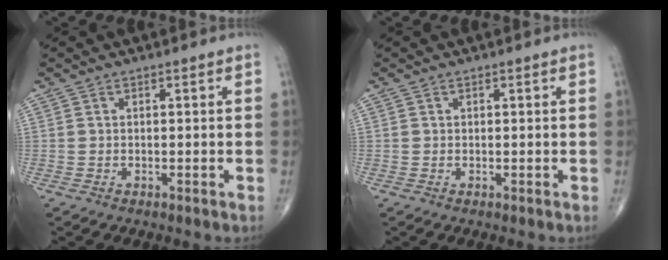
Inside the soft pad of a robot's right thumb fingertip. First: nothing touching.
{"total": 0.0}